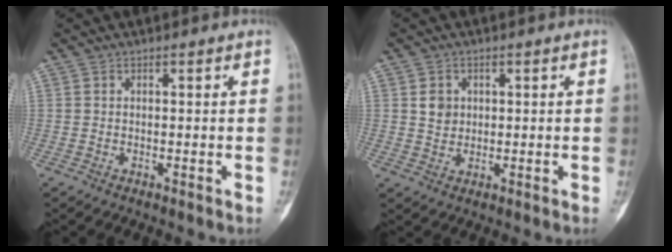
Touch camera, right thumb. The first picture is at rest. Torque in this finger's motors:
{"motor_torque": [0.24, -0.01, 0.08, -0.19, -0.04]}